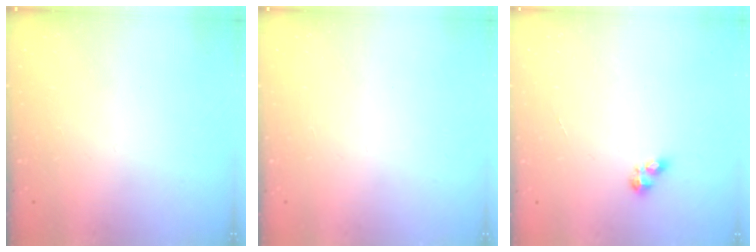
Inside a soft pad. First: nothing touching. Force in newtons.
{"total": 0.0}
{"total": 3.0, "press": 2.9, "slide": 0.5}